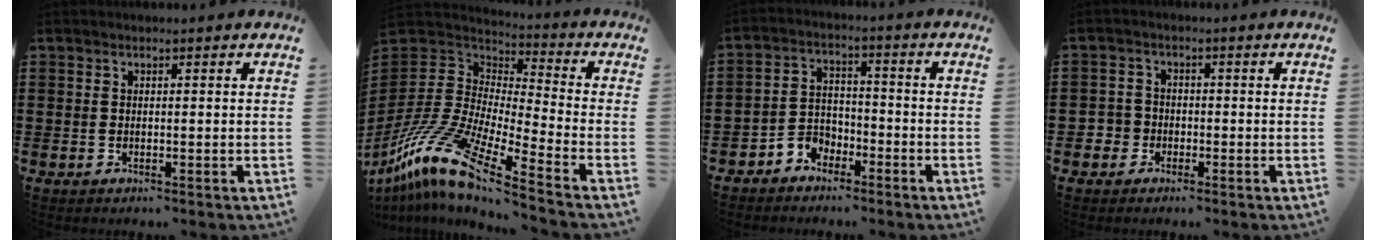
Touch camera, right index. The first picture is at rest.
{"total": 12.5, "force": [-9.8, 1.3, 7.6], "torque": [-0.188, -0.006, -0.207]}
{"total": 3.7, "force": [-3.1, 2.0, 0.1], "torque": [-0.011, 0.007, -0.065]}
{"total": 2.6, "force": [-1.5, 2.2, 0.3], "torque": [-0.025, 0.000, -0.035]}